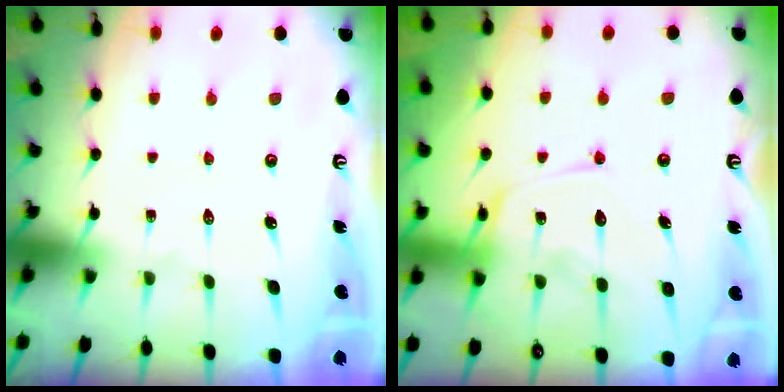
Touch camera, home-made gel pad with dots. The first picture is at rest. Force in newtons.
{"total": 13.7, "press": 13.7, "slide": 1.2}